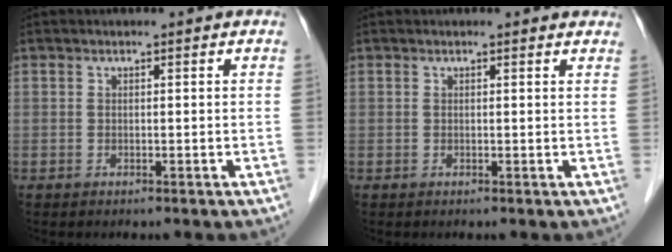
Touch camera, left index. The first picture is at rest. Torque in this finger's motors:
{"motor_torque": [1.14, -0.99, 0.22, -0.01]}